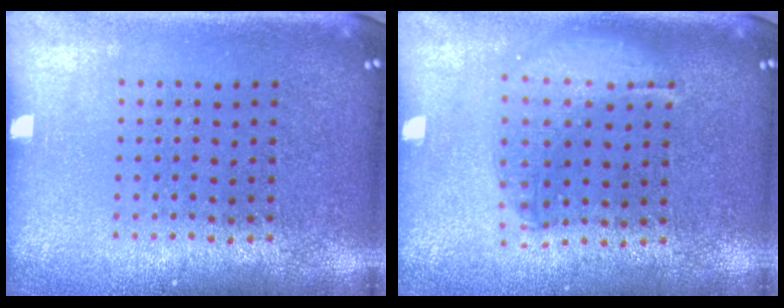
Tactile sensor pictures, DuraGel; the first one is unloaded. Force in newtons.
{"total": 1.3, "press": 1.3, "slide": 0.3}